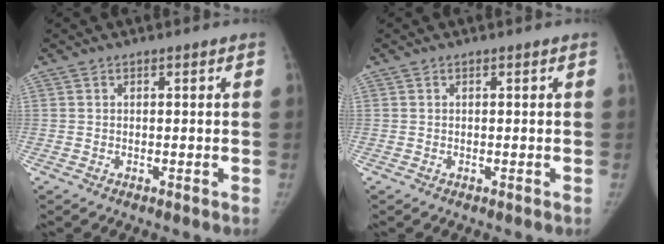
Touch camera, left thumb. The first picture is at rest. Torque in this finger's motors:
{"motor_torque": [0.15, -0.15, 0.15, -0.10, 0.01]}